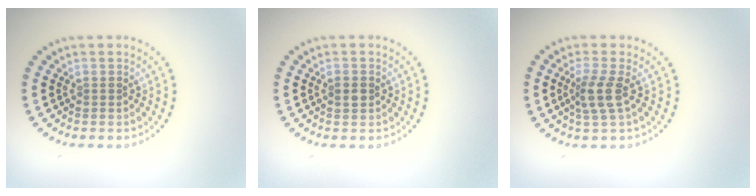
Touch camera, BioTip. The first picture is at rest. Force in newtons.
{"total": 1.5, "press": 1.5, "slide": 0.1}
{"total": 2.5, "press": 1.9, "slide": 1.6}